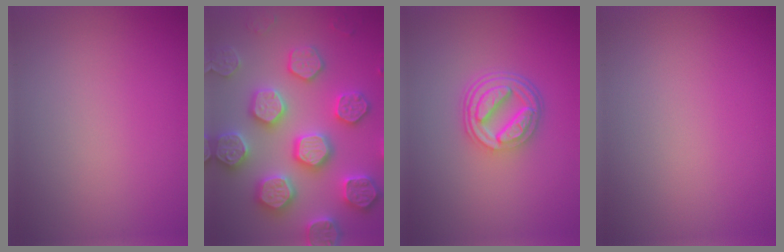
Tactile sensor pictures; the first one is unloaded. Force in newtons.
{"total": 7.9, "press": 7.7, "slide": 1.7}
{"total": 5.2, "press": 3.8, "slide": 3.6}
{"total": 0.0}